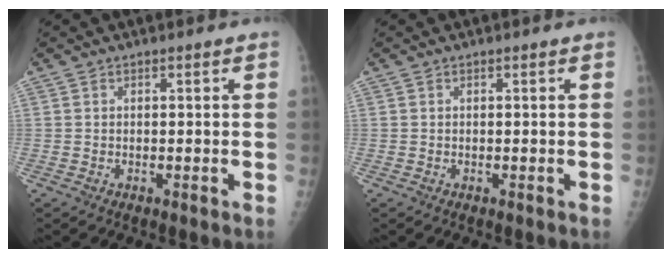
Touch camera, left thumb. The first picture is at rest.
{"total": 0.0}